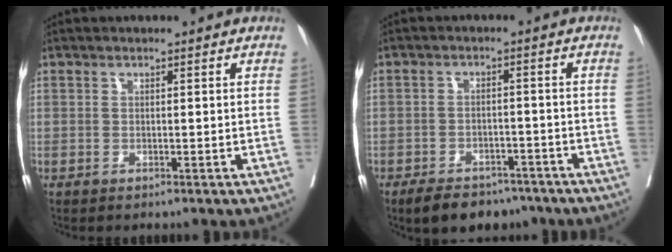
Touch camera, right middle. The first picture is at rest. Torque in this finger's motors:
{"motor_torque": [0.51, -0.56, 0.09, 0.02]}